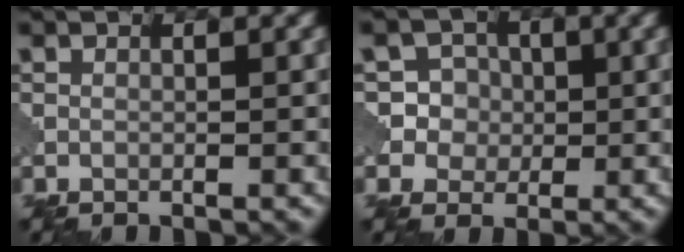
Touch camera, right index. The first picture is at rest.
{"total": 5.8, "force": [0.5, 5.6, 1.4], "torque": [-0.021, 0.030, -0.002]}